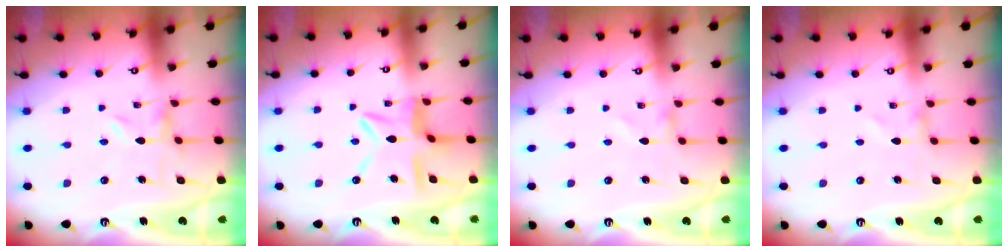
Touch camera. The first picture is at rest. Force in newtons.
{"total": 9.9, "press": 9.8, "slide": 0.8}
{"total": 0.7, "press": 0.6, "slide": 0.1}
{"total": 0.7, "press": 0.6, "slide": 0.1}